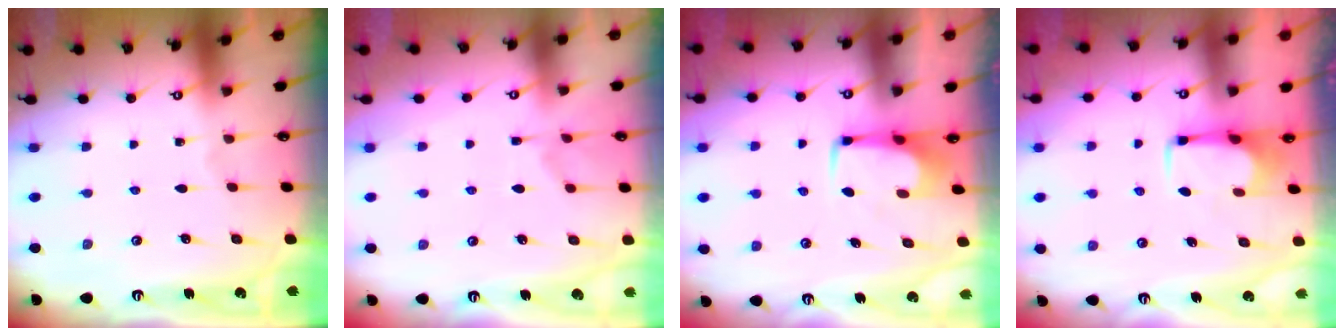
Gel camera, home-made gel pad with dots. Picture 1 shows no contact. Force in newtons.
{"total": 2.2, "press": 1.8, "slide": 1.3}
{"total": 1.8, "press": 1.6, "slide": 0.6}
{"total": 2.8, "press": 2.8, "slide": 0.4}